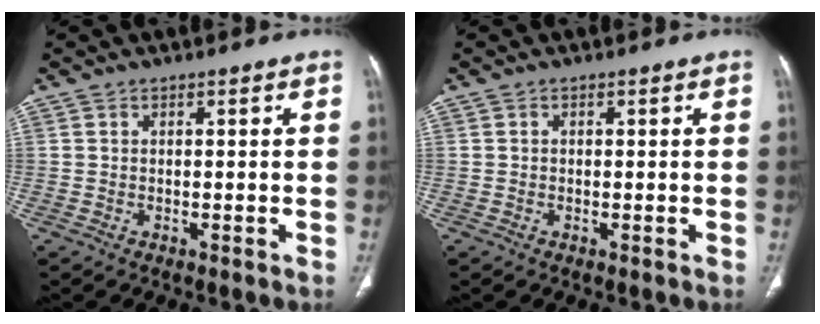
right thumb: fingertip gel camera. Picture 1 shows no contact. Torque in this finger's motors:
{"motor_torque": [-0.14, -0.10, -0.23, -0.20, 0.03]}